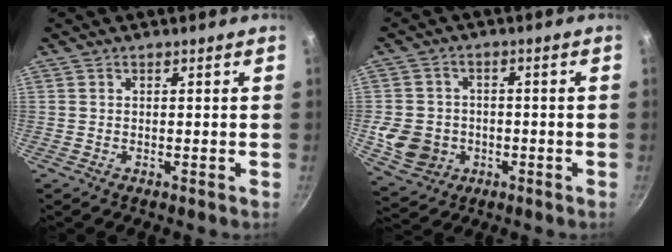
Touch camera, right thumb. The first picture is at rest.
{"total": 9.5, "force": [-2.0, 8.3, 4.3], "torque": [-0.065, 0.012, -0.024]}